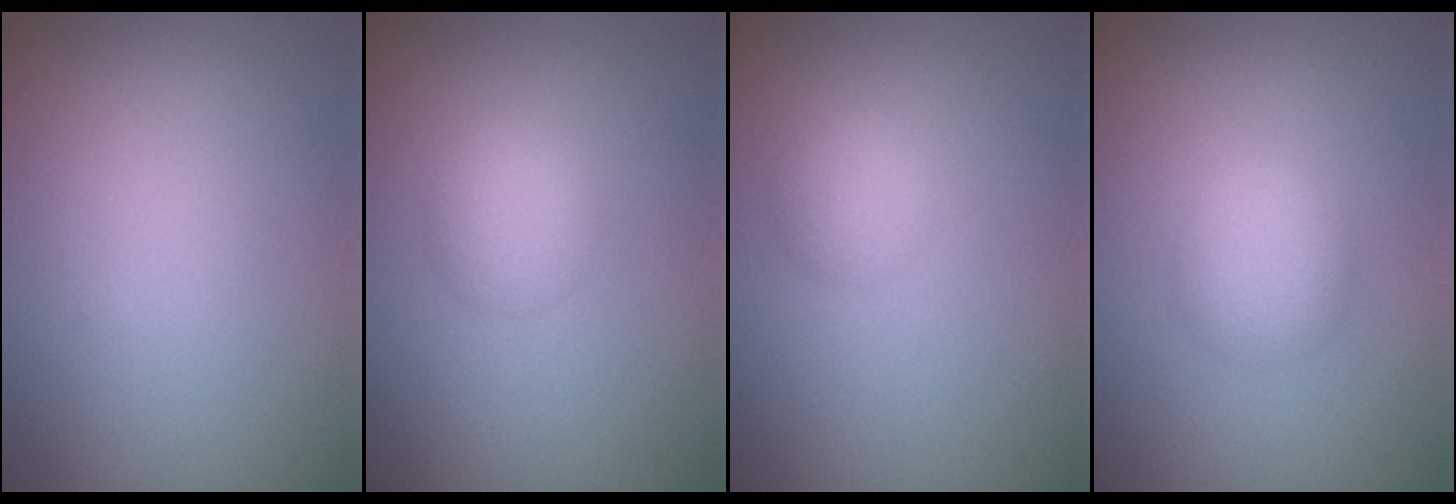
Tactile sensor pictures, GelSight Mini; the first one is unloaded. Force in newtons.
{"total": 2.4, "press": 2.4, "slide": 0.1}
{"total": 1.9, "press": 1.9, "slide": 0.0}
{"total": 2.7, "press": 2.7, "slide": 0.0}